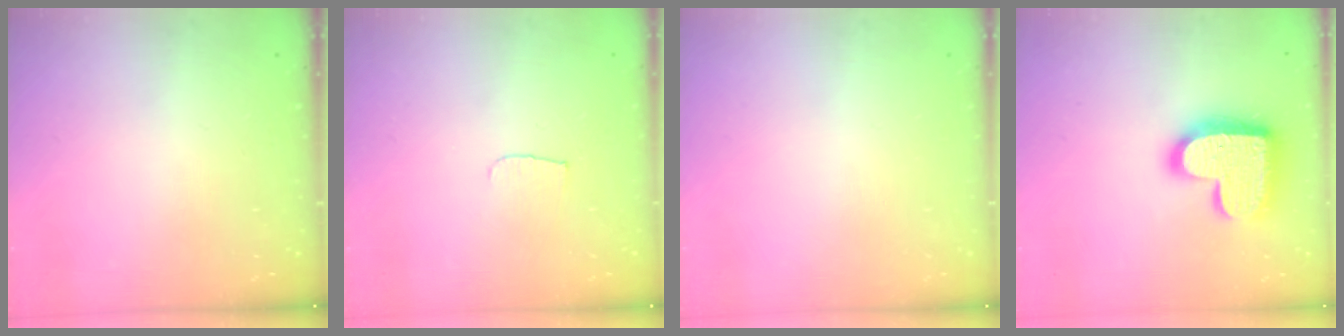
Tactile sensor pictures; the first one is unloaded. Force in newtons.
{"total": 4.3, "press": 4.2, "slide": 0.4}
{"total": 0.0}
{"total": 19.0, "press": 19.0, "slide": 1.1}